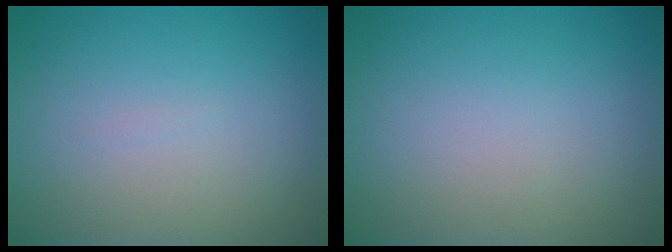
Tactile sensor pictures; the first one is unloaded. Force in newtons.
{"total": 0.0}